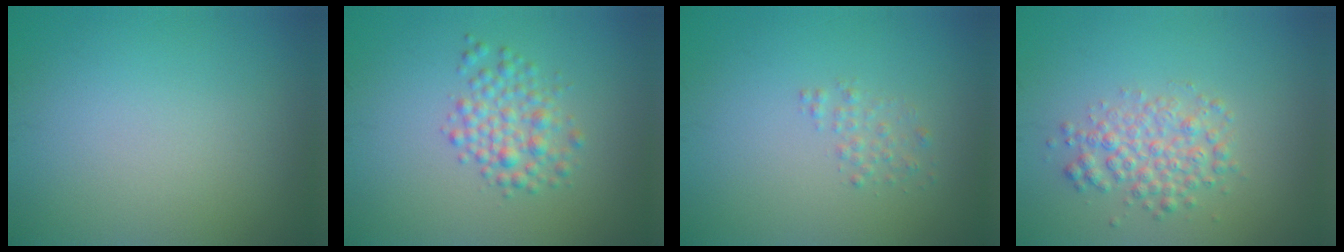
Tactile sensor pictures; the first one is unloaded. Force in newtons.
{"total": 2.9, "press": 2.9, "slide": 0.0}
{"total": 1.2, "press": 1.2, "slide": 0.0}
{"total": 3.1, "press": 3.1, "slide": 0.2}